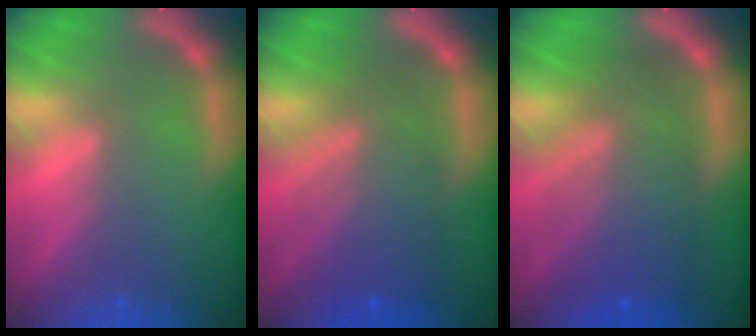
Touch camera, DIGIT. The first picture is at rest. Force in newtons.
{"total": 7.6}
{"total": 8.6}